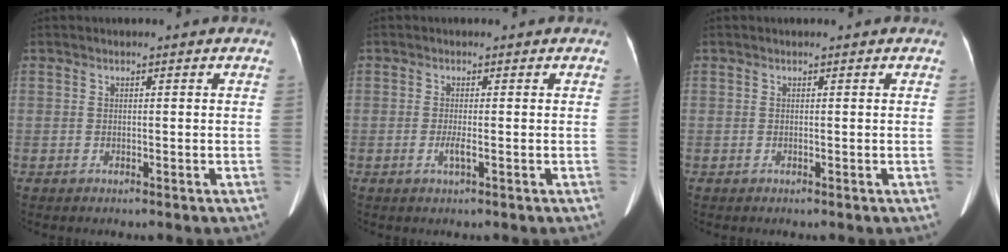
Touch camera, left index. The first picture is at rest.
{"total": 1.5, "force": [-0.6, 0.0, 1.4], "torque": [-0.031, -0.005, -0.010]}
{"total": 0.0}